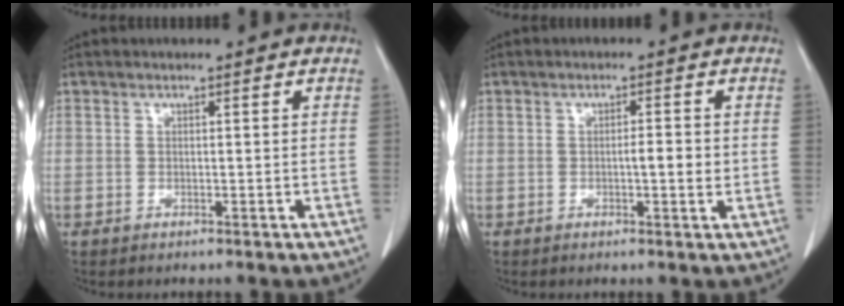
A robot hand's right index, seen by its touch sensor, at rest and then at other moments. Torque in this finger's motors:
{"motor_torque": [0.43, -0.25, 0.30, 0.06]}